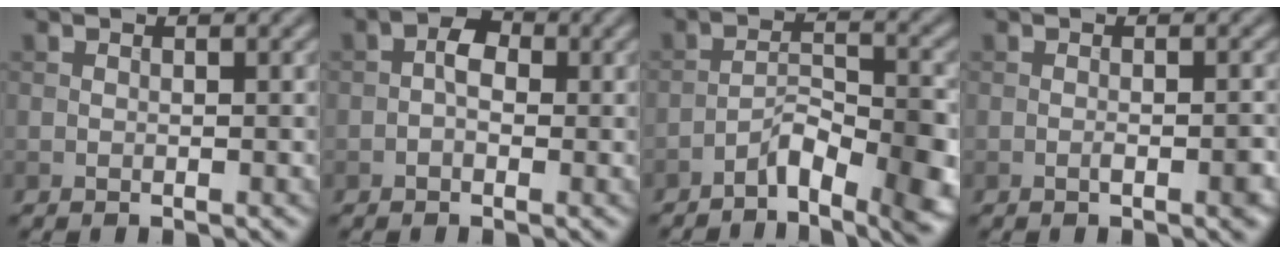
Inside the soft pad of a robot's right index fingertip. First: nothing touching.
{"total": 2.1, "force": [-0.4, 1.3, 1.6], "torque": [-0.026, 0.007, -0.013]}
{"total": 5.9, "force": [-3.8, 1.7, 4.3], "torque": [-0.063, 0.004, -0.061]}
{"total": 1.7, "force": [-0.8, 0.3, 1.5], "torque": [-0.022, 0.003, -0.013]}